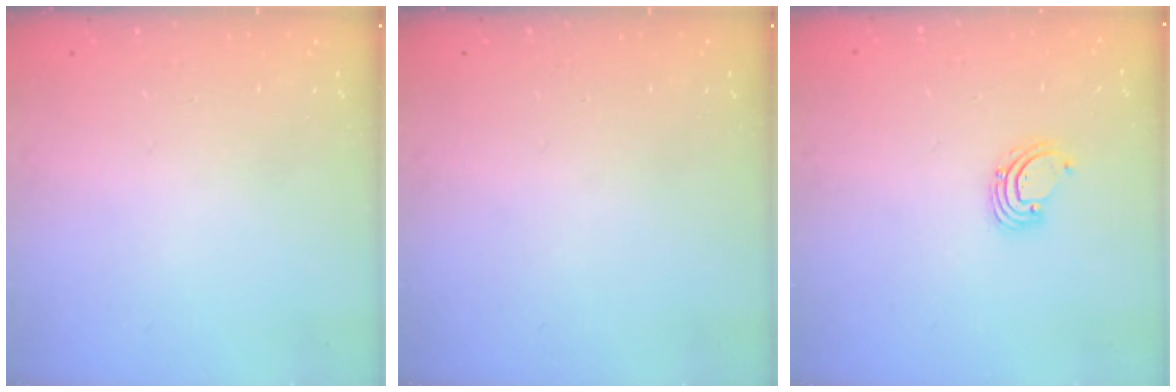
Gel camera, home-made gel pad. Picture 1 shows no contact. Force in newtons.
{"total": 0.0}
{"total": 2.3, "press": 2.3, "slide": 0.2}